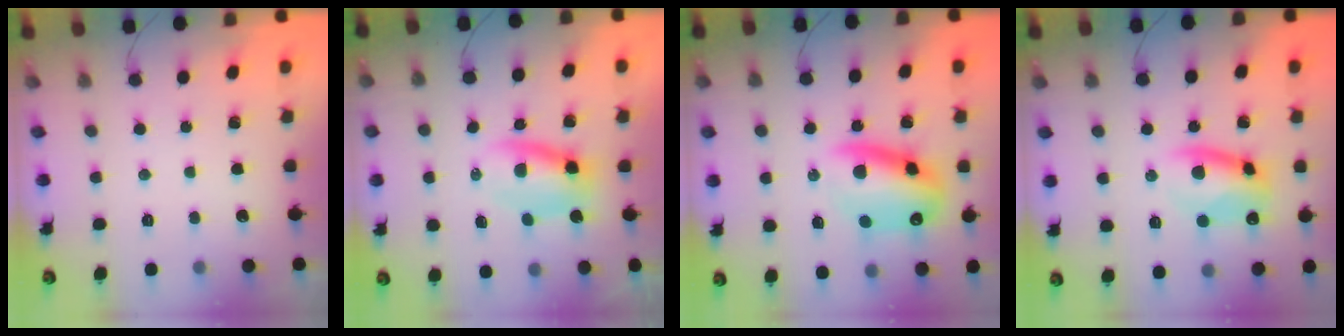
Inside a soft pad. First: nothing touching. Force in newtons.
{"total": 5.0, "press": 4.9, "slide": 1.2}
{"total": 15.2, "press": 14.8, "slide": 3.4}
{"total": 9.4, "press": 9.3, "slide": 1.2}